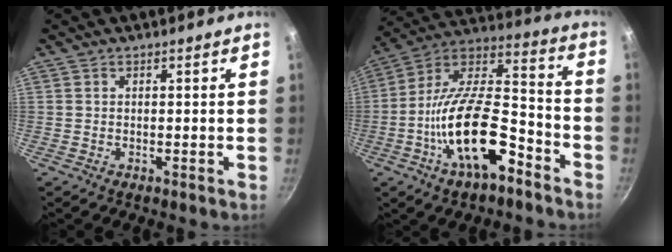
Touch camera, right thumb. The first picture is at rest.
{"total": 20.8, "force": [-9.1, 9.1, 16.3], "torque": [-0.268, 0.062, -0.172]}